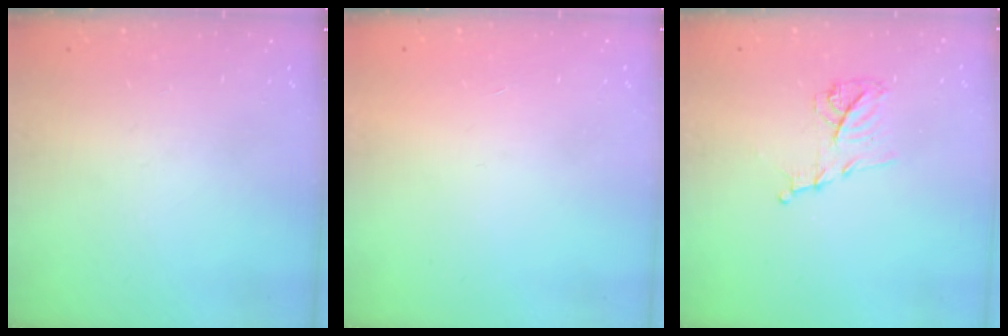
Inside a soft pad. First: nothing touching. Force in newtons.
{"total": 1.7, "press": 1.7, "slide": 0.1}
{"total": 10.3, "press": 10.3, "slide": 0.5}